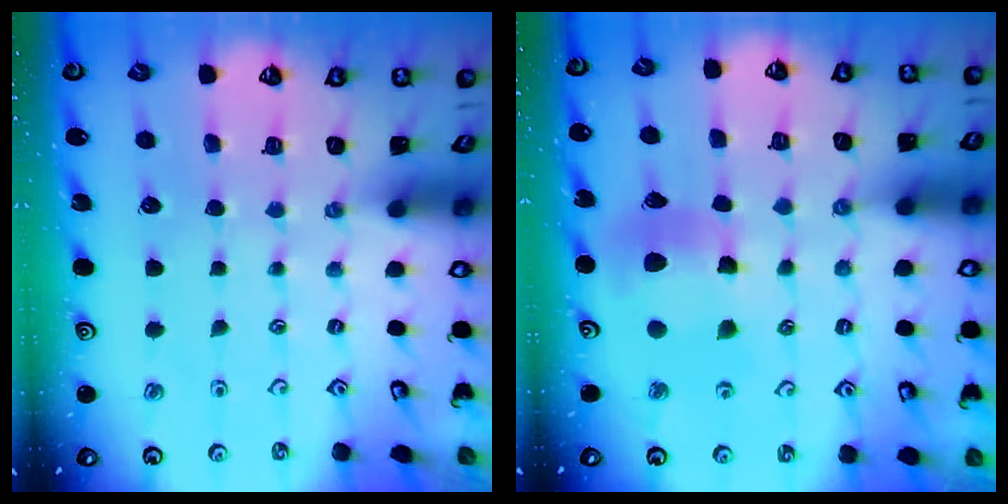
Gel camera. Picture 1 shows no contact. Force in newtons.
{"total": 11.2, "press": 11.1, "slide": 1.5}